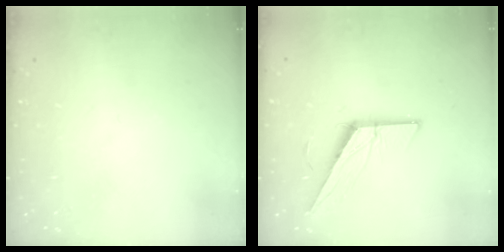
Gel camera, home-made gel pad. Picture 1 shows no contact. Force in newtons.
{"total": 11.5, "press": 11.5, "slide": 0.2}